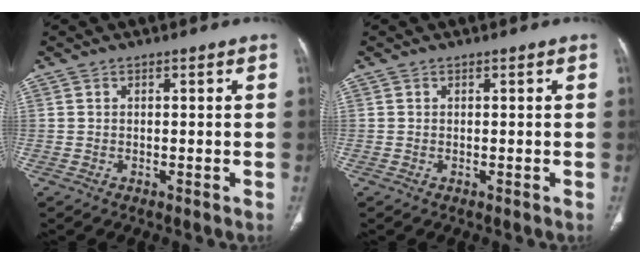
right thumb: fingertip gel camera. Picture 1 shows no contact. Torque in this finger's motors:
{"motor_torque": [0.54, 0.35, 0.08, 0.49, -0.01]}